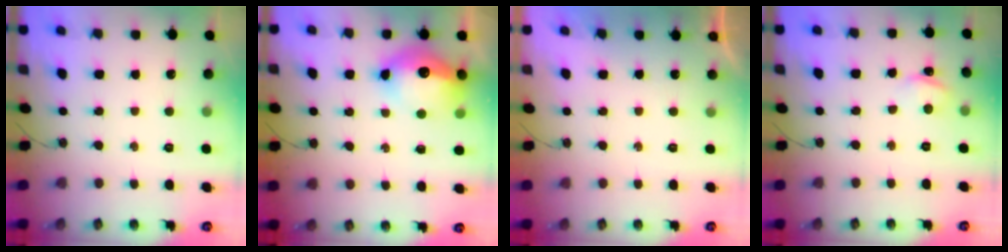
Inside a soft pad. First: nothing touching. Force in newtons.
{"total": 15.2, "press": 15.1, "slide": 1.3}
{"total": 0.0}
{"total": 3.7, "press": 3.7, "slide": 0.5}